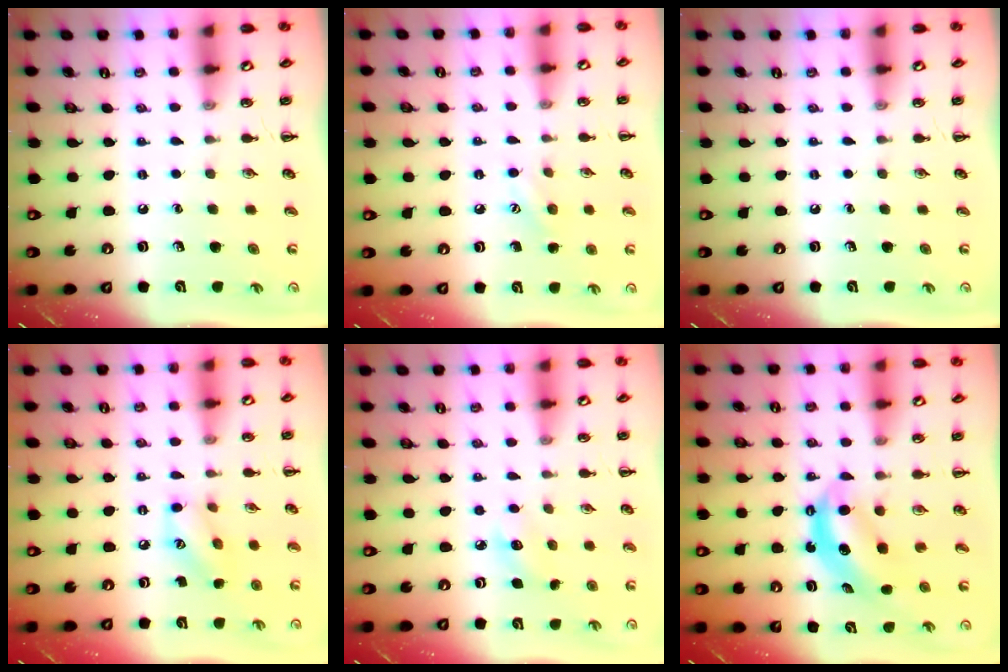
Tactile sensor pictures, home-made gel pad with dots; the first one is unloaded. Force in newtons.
{"total": 6.7, "press": 6.6, "slide": 1.5}
{"total": 0.0}
{"total": 8.7, "press": 8.7, "slide": 0.3}
{"total": 5.6, "press": 5.4, "slide": 1.5}
{"total": 6.2, "press": 6.2, "slide": 0.4}